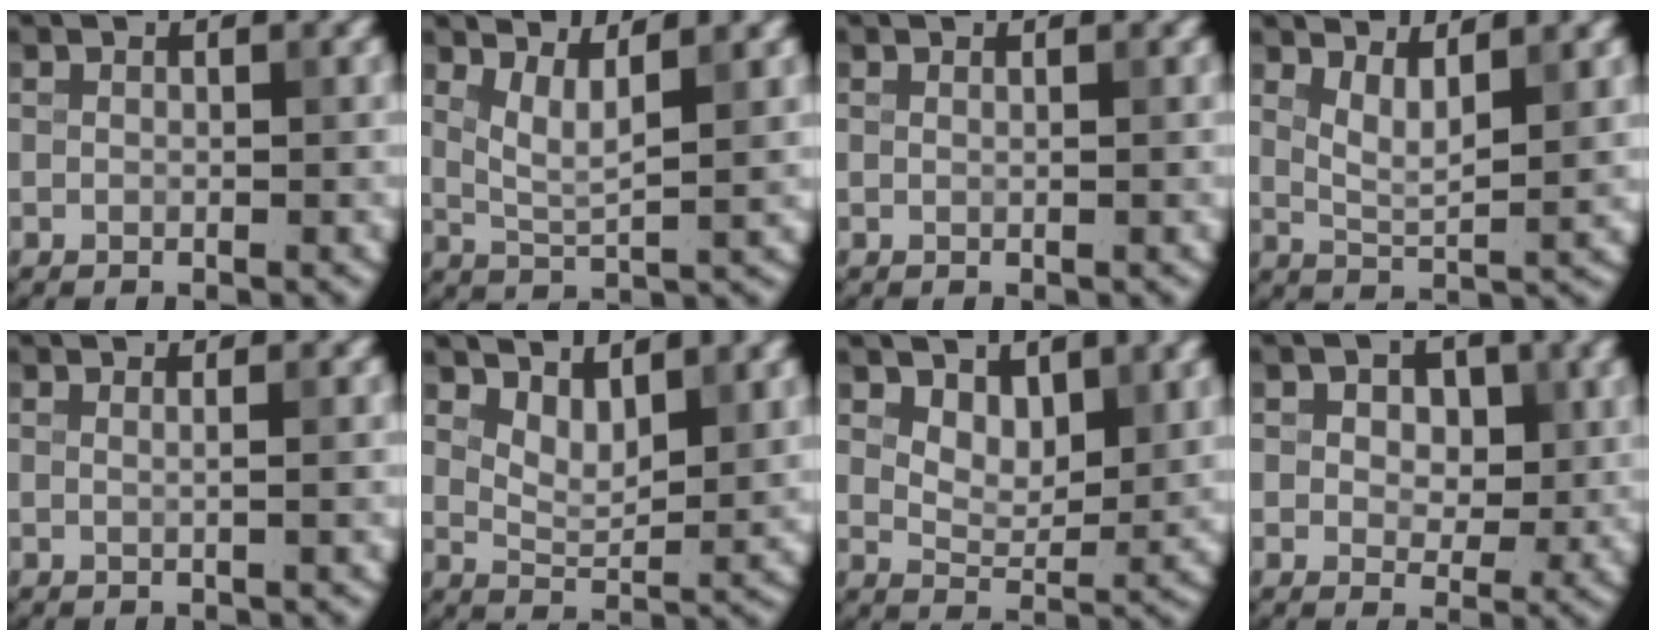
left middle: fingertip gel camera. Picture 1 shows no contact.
{"total": 3.0, "force": [1.6, 0.6, 2.5], "torque": [-0.049, -0.008, 0.037]}
{"total": 0.6, "force": [0.3, 0.3, 0.5], "torque": [0.001, -0.004, -0.001]}
{"total": 3.3, "force": [1.8, 0.8, 2.6], "torque": [-0.052, -0.009, 0.038]}
{"total": 1.5, "force": [0.4, 0.7, 1.2], "torque": [-0.009, -0.001, -0.011]}
{"total": 3.6, "force": [2.5, 1.4, 2.2], "torque": [-0.042, -0.009, 0.048]}
{"total": 3.5, "force": [2.2, 1.7, 2.0], "torque": [-0.040, -0.014, 0.039]}
{"total": 3.8, "force": [1.2, 2.6, 2.5], "torque": [-0.036, -0.003, 0.007]}